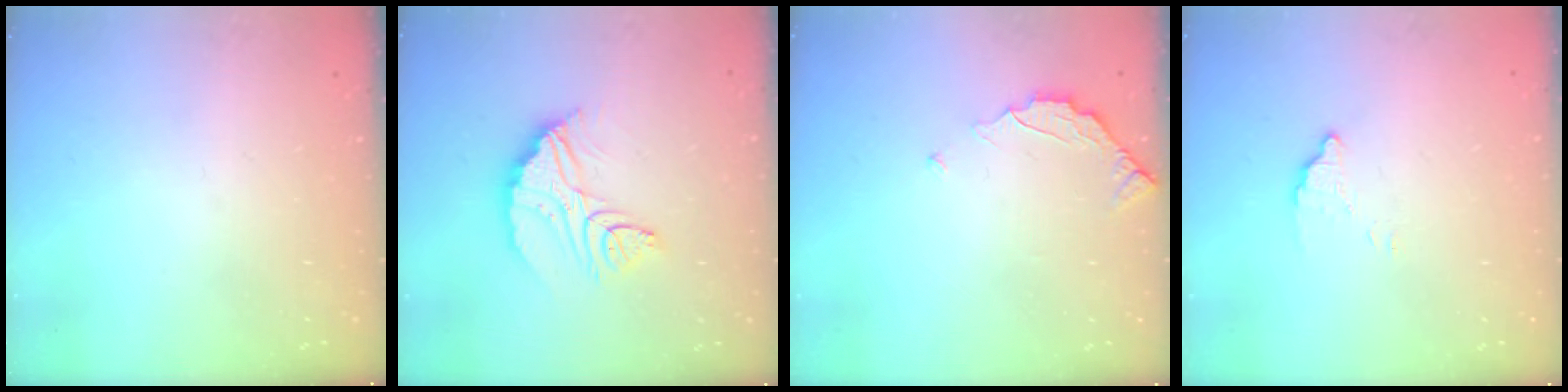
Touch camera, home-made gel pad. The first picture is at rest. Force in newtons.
{"total": 12.3, "press": 12.3, "slide": 1.0}
{"total": 4.2, "press": 4.2, "slide": 0.4}
{"total": 2.9, "press": 2.9, "slide": 0.1}